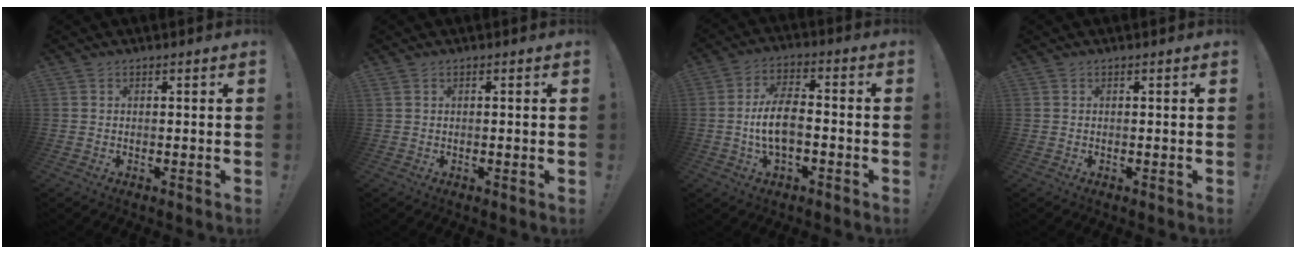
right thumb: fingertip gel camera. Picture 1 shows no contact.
{"total": 0.8, "force": [0.3, -0.2, 0.7], "torque": [-0.014, 0.000, 0.005]}
{"total": 10.6, "force": [-2.6, 5.3, 8.8], "torque": [-0.165, 0.012, -0.044]}
{"total": 0.0}